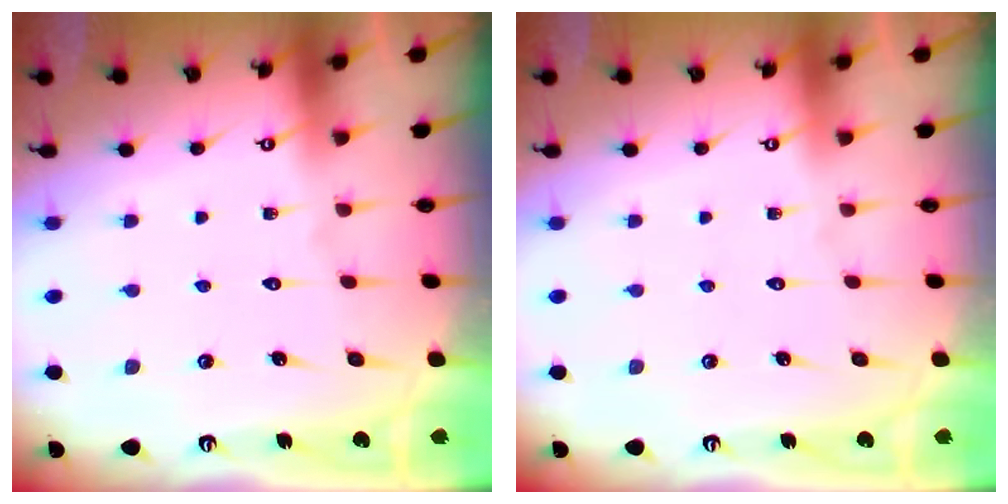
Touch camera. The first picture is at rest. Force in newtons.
{"total": 0.0}